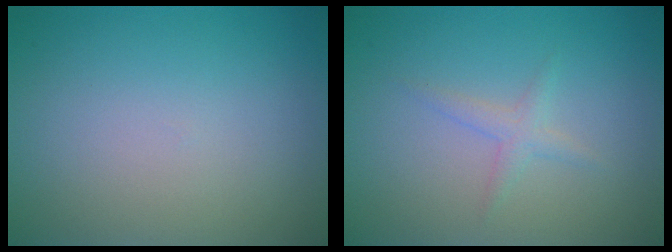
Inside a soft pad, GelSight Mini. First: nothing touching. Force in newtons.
{"total": 1.3, "press": 1.3, "slide": 0.1}